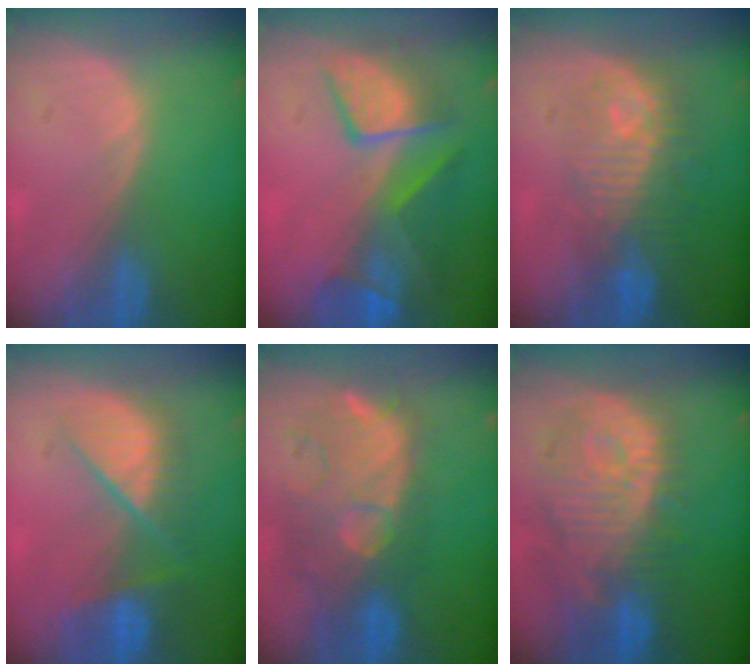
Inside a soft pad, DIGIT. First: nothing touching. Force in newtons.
{"total": 9.4, "press": 8.6, "slide": 3.8}
{"total": 9.7, "press": 8.9, "slide": 3.9}
{"total": 9.1, "press": 8.0, "slide": 4.3}
{"total": 11.3, "press": 10.5, "slide": 4.2}
{"total": 12.3, "press": 11.1, "slide": 5.2}